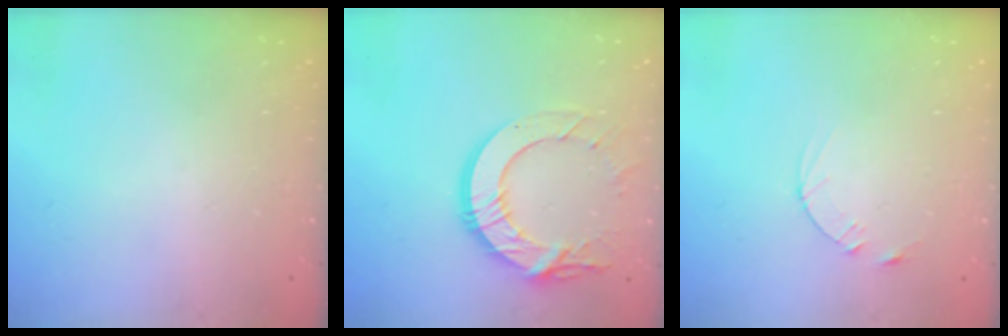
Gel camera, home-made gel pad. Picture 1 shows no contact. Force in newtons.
{"total": 14.5, "press": 14.5, "slide": 1.3}
{"total": 2.5, "press": 2.5, "slide": 0.3}